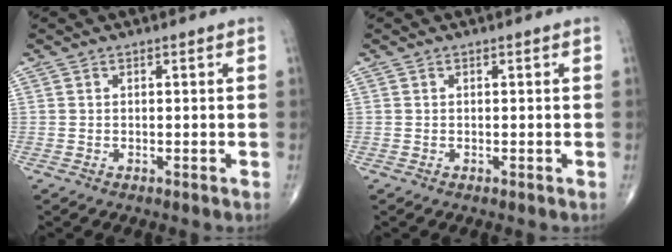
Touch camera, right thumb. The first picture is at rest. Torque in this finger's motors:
{"motor_torque": [-0.41, -0.18, -0.19, -0.02, 0.00]}